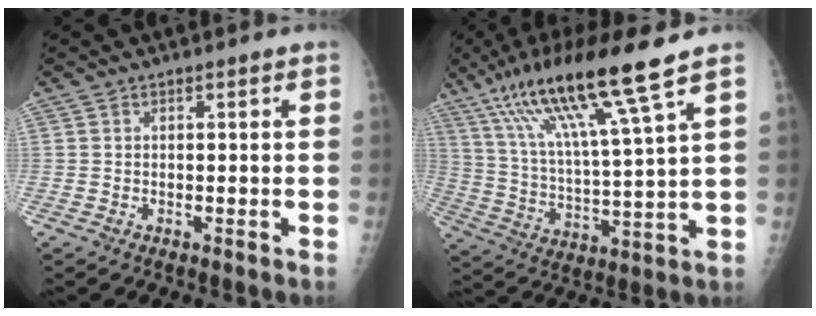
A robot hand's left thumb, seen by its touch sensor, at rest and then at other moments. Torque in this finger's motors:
{"motor_torque": [0.80, 0.00, 1.62, -1.15, 0.49]}